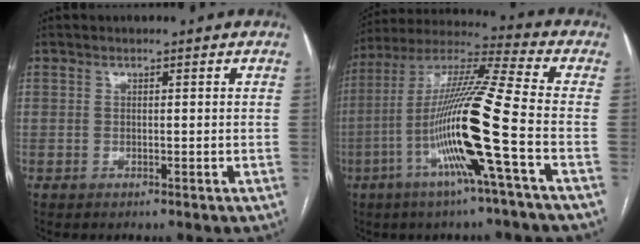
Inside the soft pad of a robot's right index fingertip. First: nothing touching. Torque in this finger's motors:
{"motor_torque": [2.14, 0.00, 1.05, 0.21]}